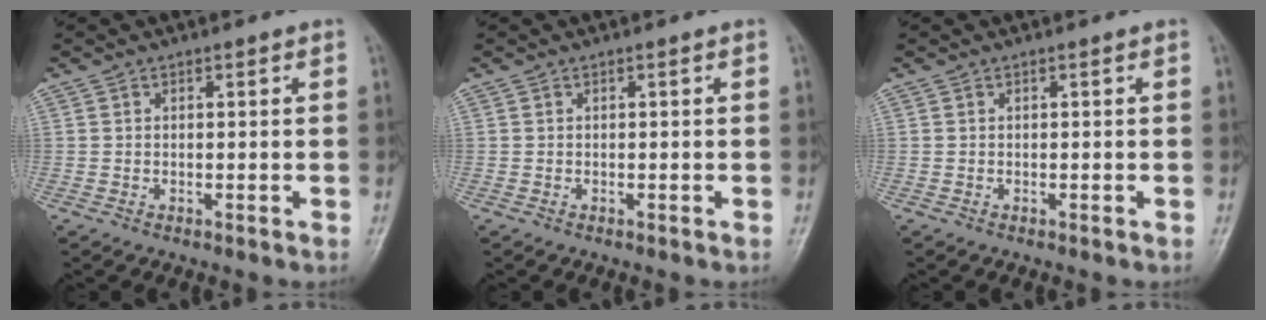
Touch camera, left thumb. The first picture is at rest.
{"total": 0.0}
{"total": 0.0}